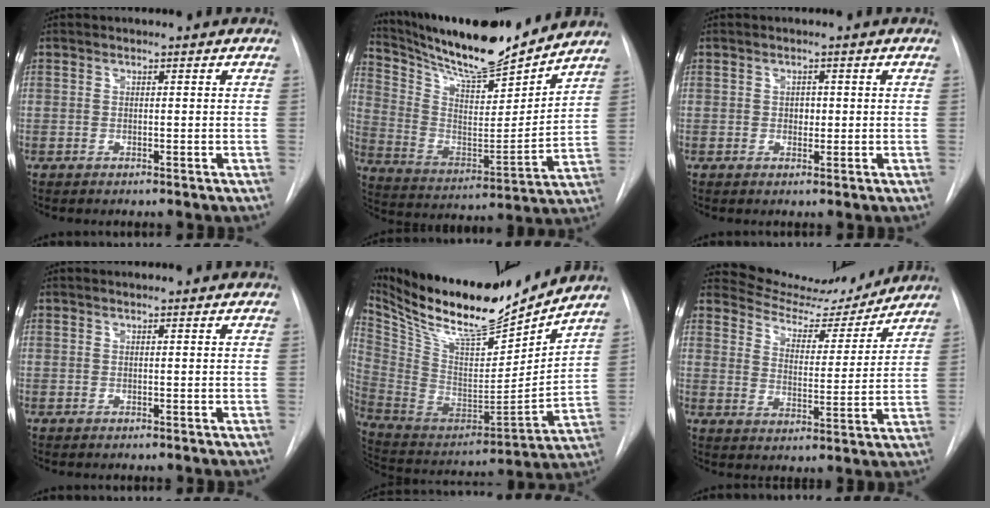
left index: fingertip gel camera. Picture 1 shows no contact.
{"total": 18.9, "force": [17.2, 2.3, 7.5], "torque": [-0.146, -0.020, 0.288]}
{"total": 1.2, "force": [-0.1, 1.0, 0.7], "torque": [-0.007, -0.001, -0.001]}
{"total": 1.7, "force": [1.6, 0.2, 0.6], "torque": [-0.011, 0.015, 0.019]}
{"total": 24.1, "force": [20.8, 4.0, 11.4], "torque": [-0.215, -0.026, 0.350]}
{"total": 12.0, "force": [11.7, 2.2, 0.7], "torque": [-0.009, -0.016, 0.170]}